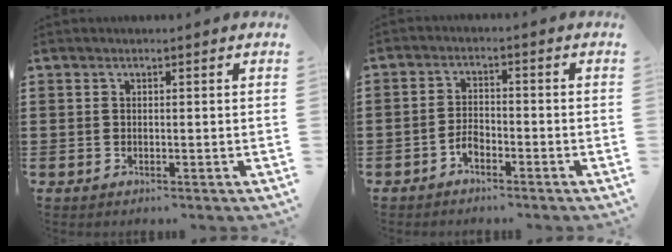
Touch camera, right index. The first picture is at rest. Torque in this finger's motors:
{"motor_torque": [1.71, 0.42, 0.18, -0.01]}